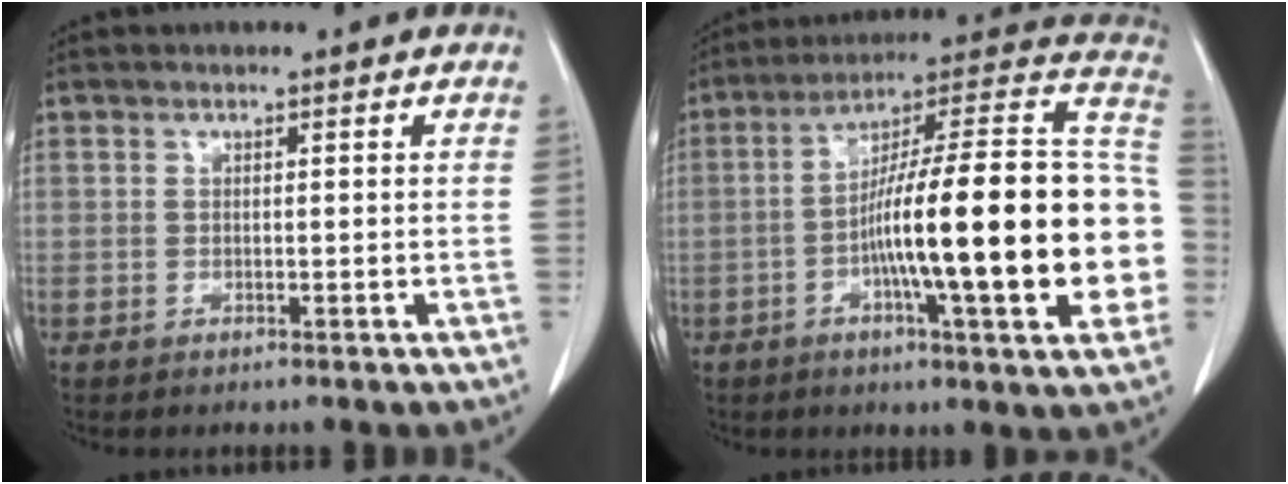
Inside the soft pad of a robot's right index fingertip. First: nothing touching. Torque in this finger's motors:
{"motor_torque": [1.39, 0.00, 1.05, 0.20]}